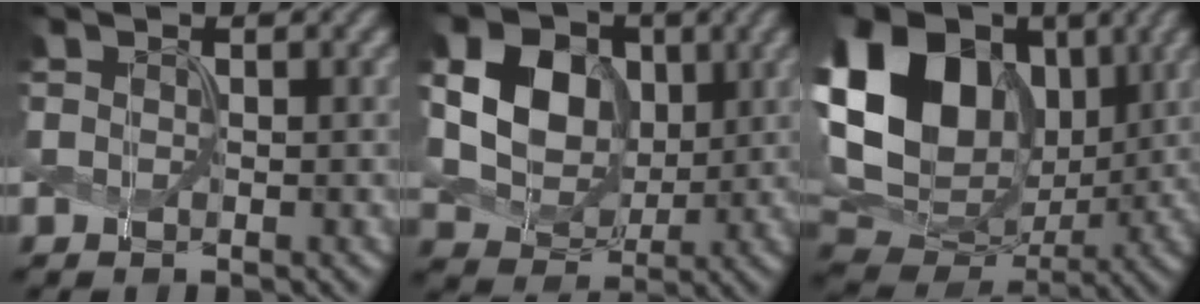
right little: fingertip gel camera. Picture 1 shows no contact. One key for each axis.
{"total": 8.6, "fx": 1.2, "fy": 6.8, "fz": 5.2, "tx": -0.132, "ty": 0.010, "tz": 0.020}
{"total": 17.0, "fx": 4.3, "fy": 12.3, "fz": 10.9, "tx": -0.216, "ty": 0.047, "tz": 0.081}